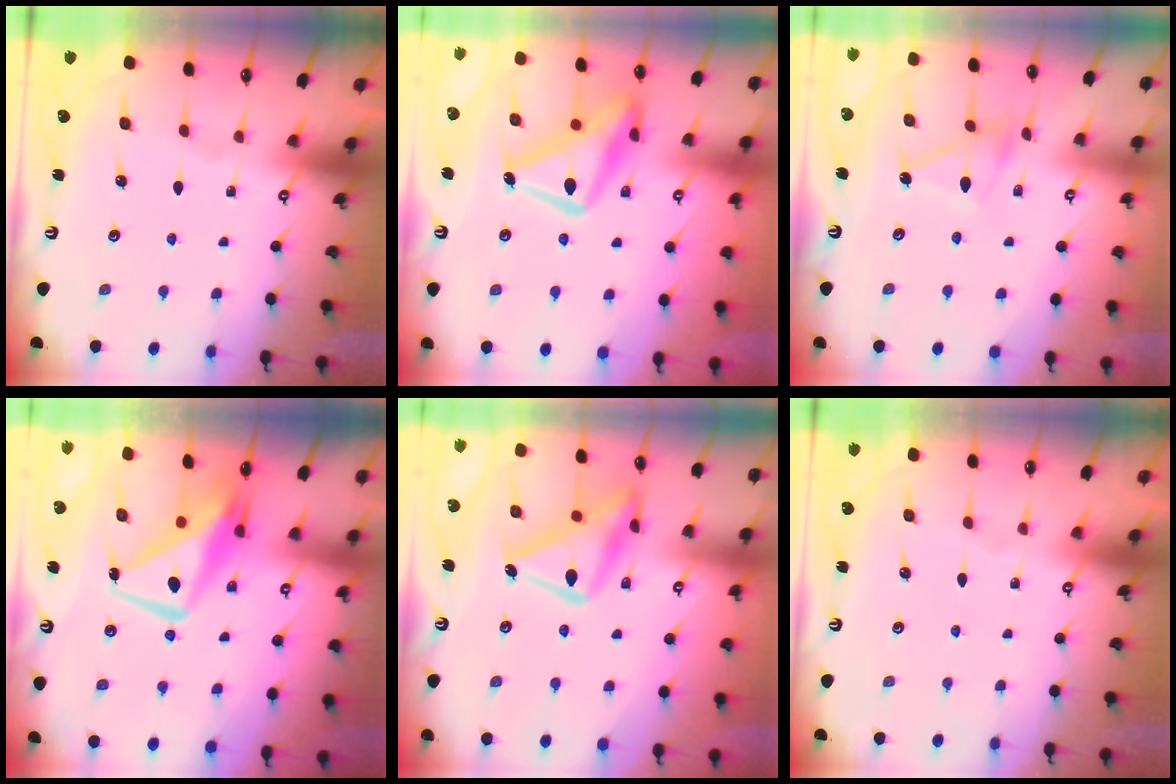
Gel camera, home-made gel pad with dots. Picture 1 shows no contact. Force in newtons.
{"total": 17.8, "press": 17.7, "slide": 1.5}
{"total": 10.5, "press": 10.4, "slide": 0.8}
{"total": 10.5, "press": 10.4, "slide": 1.3}
{"total": 18.6, "press": 18.6, "slide": 1.3}
{"total": 0.0}